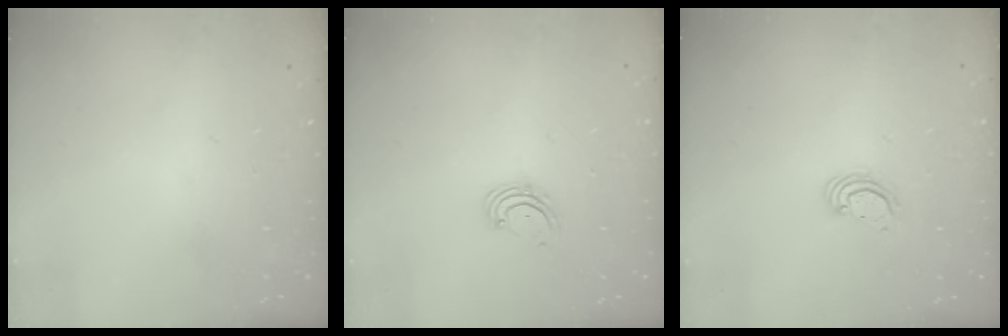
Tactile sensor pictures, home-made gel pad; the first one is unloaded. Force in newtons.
{"total": 2.5, "press": 2.4, "slide": 0.4}
{"total": 2.2, "press": 2.2, "slide": 0.2}